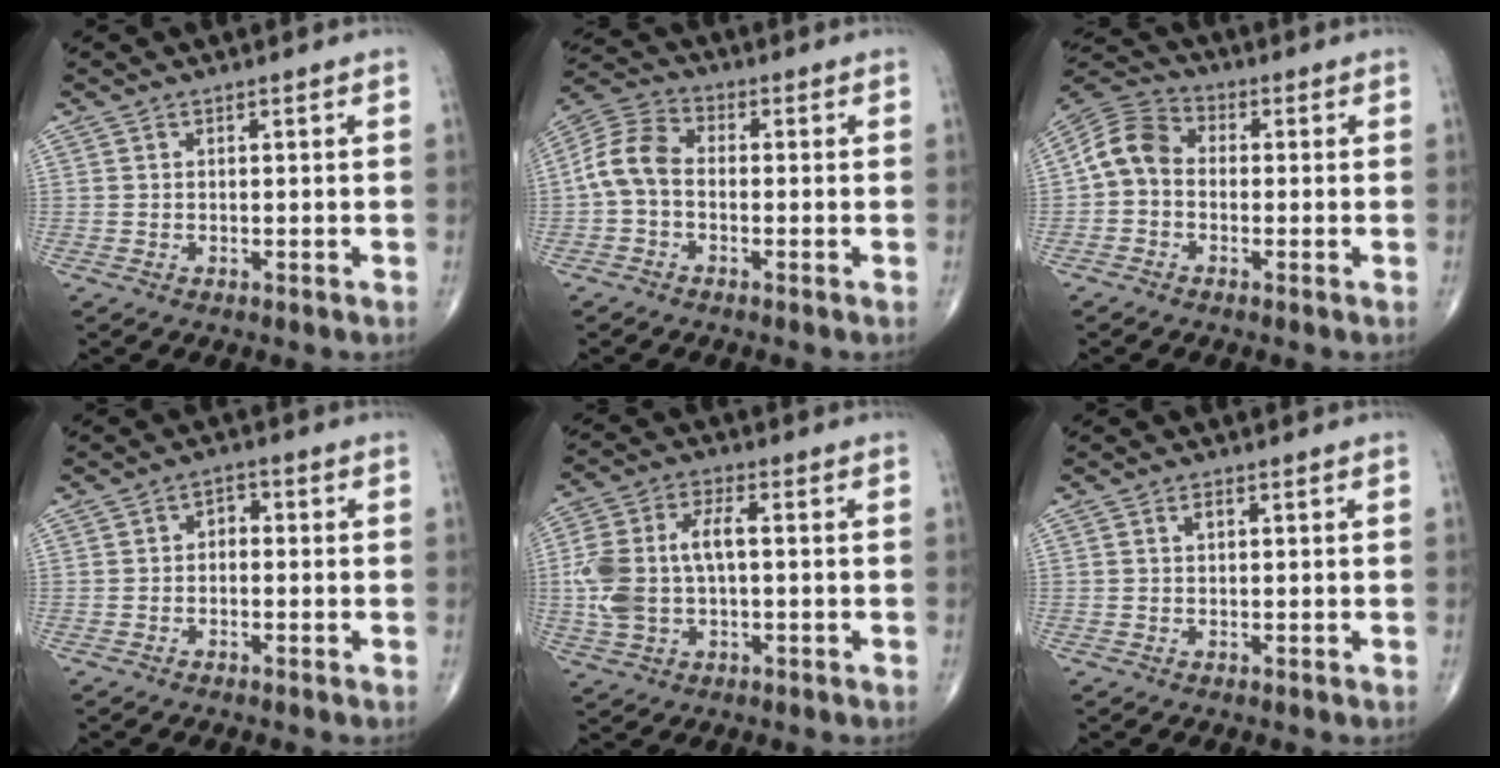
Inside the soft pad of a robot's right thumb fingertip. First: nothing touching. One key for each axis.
{"total": 7.9, "fx": -1.1, "fy": 5.2, "fz": 5.8, "tx": -0.113, "ty": 0.026, "tz": -0.037}
{"total": 7.7, "fx": -0.8, "fy": 6.0, "fz": 4.8, "tx": -0.079, "ty": 0.024, "tz": -0.034}
{"total": 2.6, "fx": -0.3, "fy": 1.8, "fz": 1.8, "tx": -0.014, "ty": 0.014, "tz": -0.015}
{"total": 11.8, "fx": -0.1, "fy": 6.4, "fz": 10.0, "tx": -0.224, "ty": 0.023, "tz": 0.000}
{"total": 1.0, "fx": 0.3, "fy": 0.5, "fz": 0.8, "tx": -0.015, "ty": 0.002, "tz": 0.004}